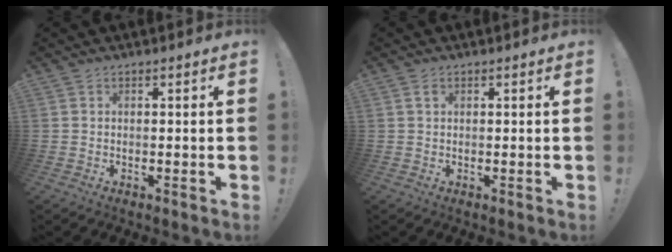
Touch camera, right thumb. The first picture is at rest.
{"total": 1.4, "force": [0.6, 0.2, 1.2], "torque": [-0.022, 0.000, 0.009]}